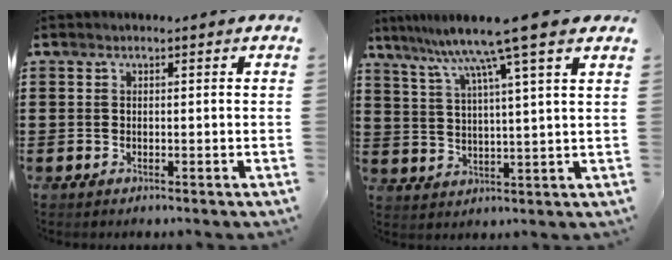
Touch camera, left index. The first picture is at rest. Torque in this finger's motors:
{"motor_torque": [1.23, -0.91, 0.67, 0.21]}